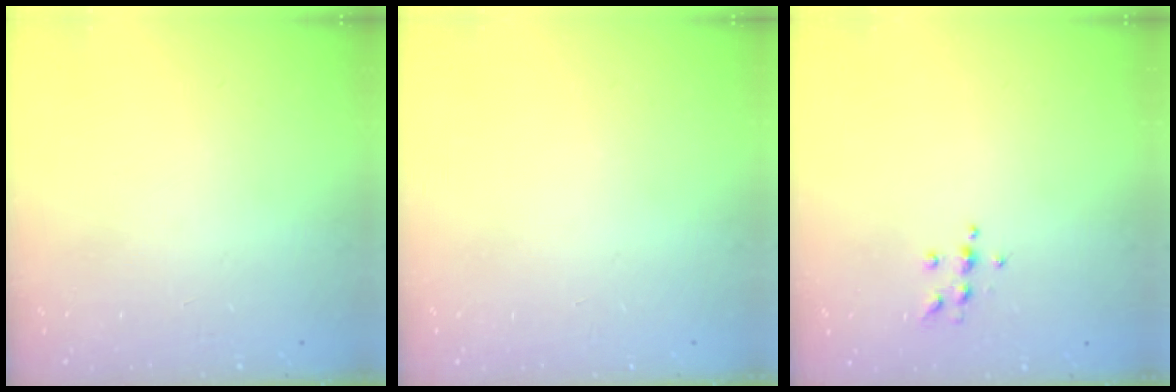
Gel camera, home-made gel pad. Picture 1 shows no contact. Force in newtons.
{"total": 0.0}
{"total": 5.0, "press": 4.9, "slide": 0.5}